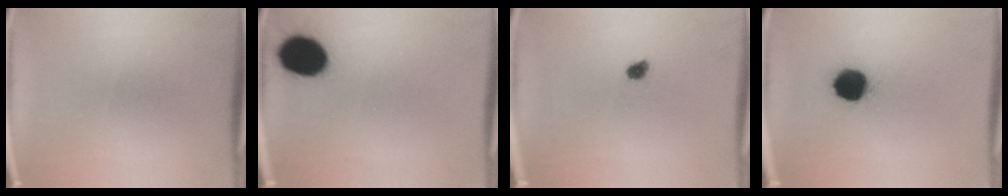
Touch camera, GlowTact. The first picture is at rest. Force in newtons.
{"total": 13.8}
{"total": 1.8}
{"total": 11.5}